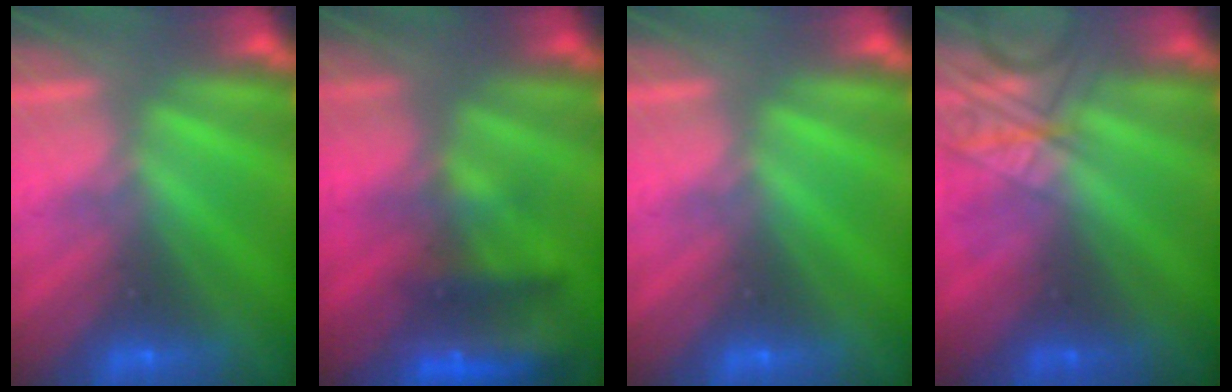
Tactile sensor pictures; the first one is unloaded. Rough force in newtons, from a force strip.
{"total": 9.0}
{"total": 0.0}
{"total": 2.4}